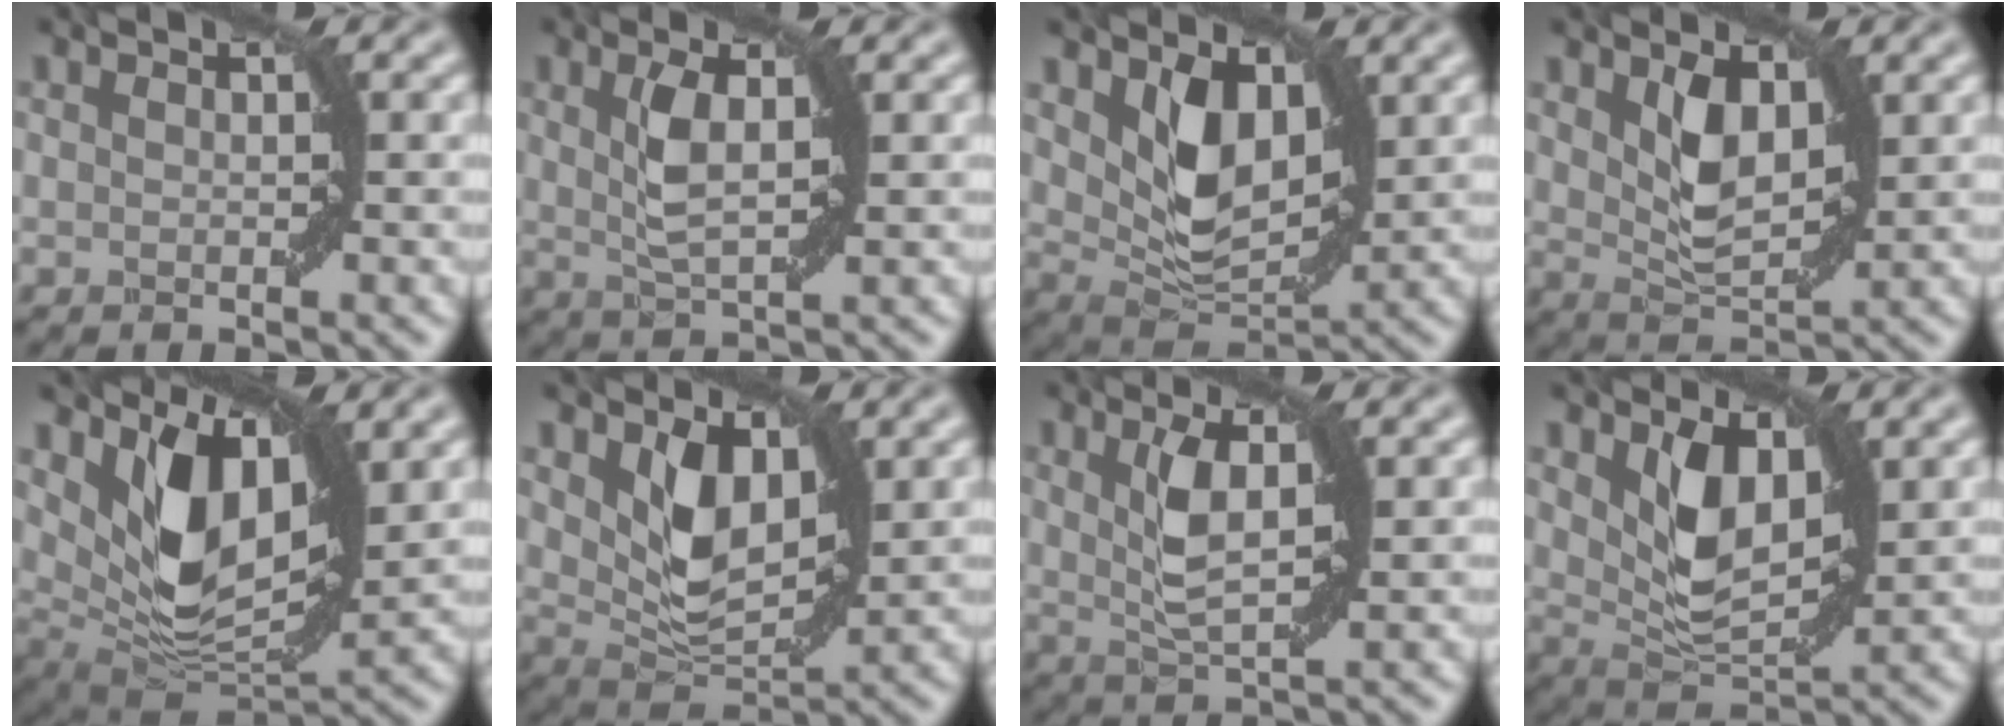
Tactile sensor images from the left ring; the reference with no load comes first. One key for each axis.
{"total": 3.3, "fx": 0.9, "fy": 1.0, "fz": 3.0, "tx": -0.067, "ty": 0.000, "tz": 0.018}
{"total": 5.6, "fx": 1.7, "fy": 3.4, "fz": 4.1, "tx": -0.085, "ty": -0.014, "tz": 0.037}
{"total": 4.0, "fx": 1.3, "fy": 2.2, "fz": 3.1, "tx": -0.065, "ty": -0.008, "tz": 0.029}
{"total": 8.9, "fx": 3.1, "fy": 4.7, "fz": 6.9, "tx": -0.131, "ty": -0.017, "tz": 0.056}
{"total": 5.1, "fx": 1.7, "fy": 3.0, "fz": 3.8, "tx": -0.079, "ty": -0.011, "tz": 0.035}
{"total": 3.8, "fx": 1.1, "fy": 1.2, "fz": 3.4, "tx": -0.075, "ty": -0.001, "tz": 0.023}
{"total": 5.1, "fx": 1.8, "fy": 2.8, "fz": 3.9, "tx": -0.084, "ty": -0.009, "tz": 0.037}